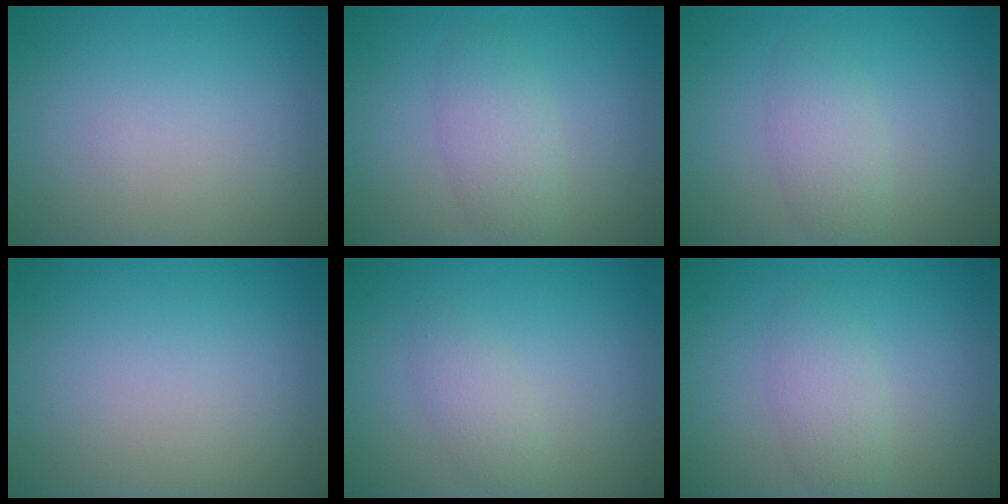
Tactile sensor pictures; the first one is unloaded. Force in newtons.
{"total": 2.7, "press": 2.7, "slide": 0.1}
{"total": 2.3, "press": 2.3, "slide": 0.1}
{"total": 0.0}
{"total": 1.7, "press": 1.7, "slide": 0.1}
{"total": 2.3, "press": 2.3, "slide": 0.1}